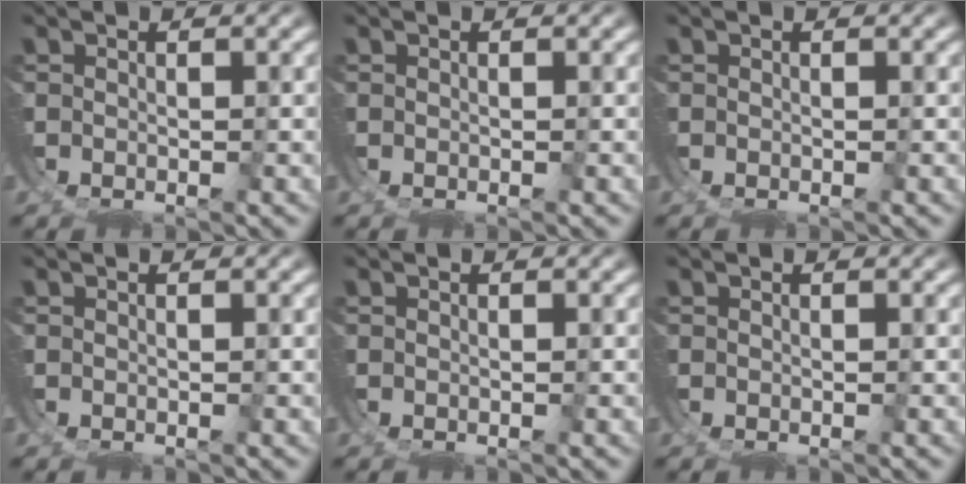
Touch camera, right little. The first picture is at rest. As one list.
[{"total": 0.0}, {"total": 0.0}, {"total": 0.0}, {"total": 0.0}, {"total": 0.0}]